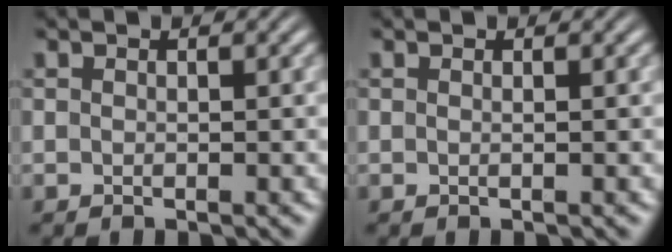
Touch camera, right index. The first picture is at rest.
{"total": 0.0}